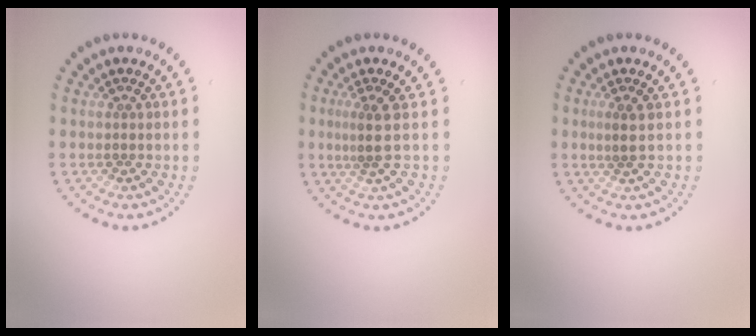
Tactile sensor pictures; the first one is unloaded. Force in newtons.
{"total": 1.9, "press": 1.2, "slide": 1.5}
{"total": 1.1, "press": 0.9, "slide": 0.6}